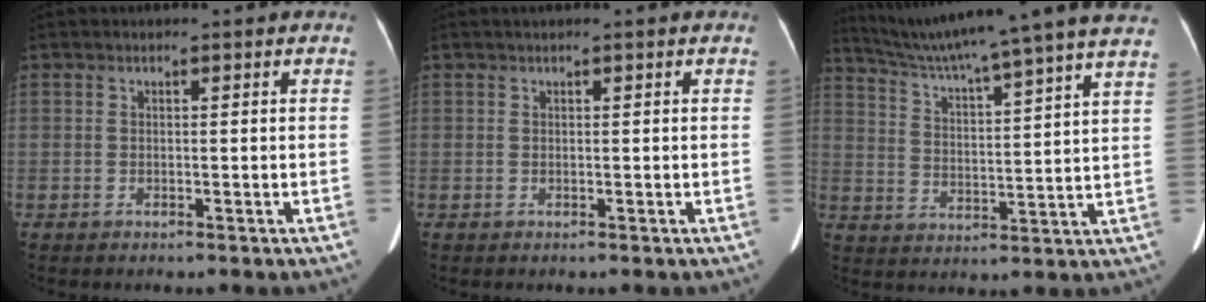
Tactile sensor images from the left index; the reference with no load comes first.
{"total": 0.7, "force": [0.6, -0.1, 0.4], "torque": [-0.007, 0.009, 0.012]}
{"total": 23.2, "force": [20.2, -1.8, 11.3], "torque": [-0.193, -0.024, 0.279]}